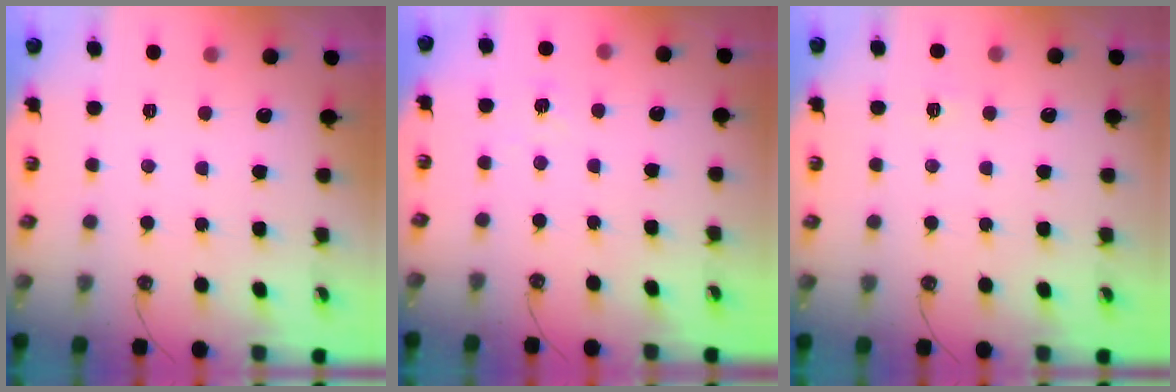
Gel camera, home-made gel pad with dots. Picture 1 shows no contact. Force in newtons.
{"total": 3.9, "press": 3.9, "slide": 0.4}
{"total": 2.7, "press": 2.7, "slide": 0.3}